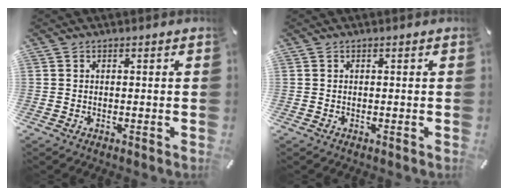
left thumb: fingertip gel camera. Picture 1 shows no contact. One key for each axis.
{"total": 0.0}